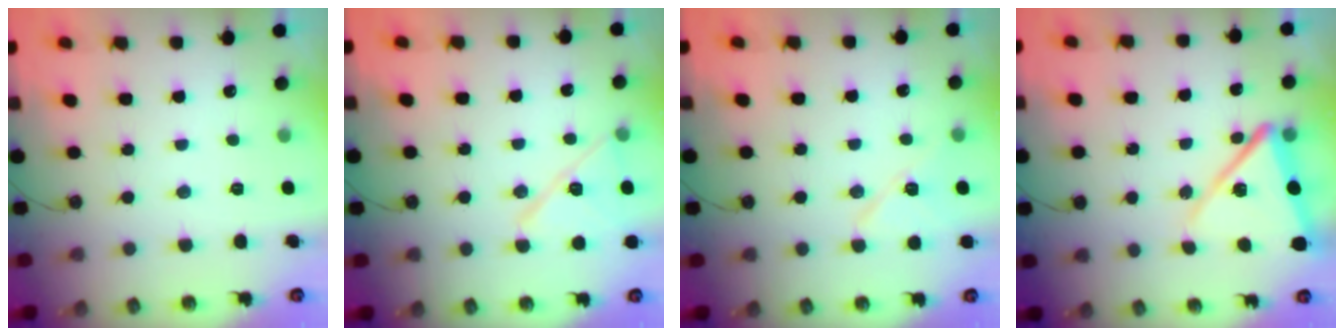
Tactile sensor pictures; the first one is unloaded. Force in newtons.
{"total": 12.7, "press": 12.5, "slide": 2.5}
{"total": 8.9, "press": 8.7, "slide": 1.8}
{"total": 12.7, "press": 12.6, "slide": 1.5}